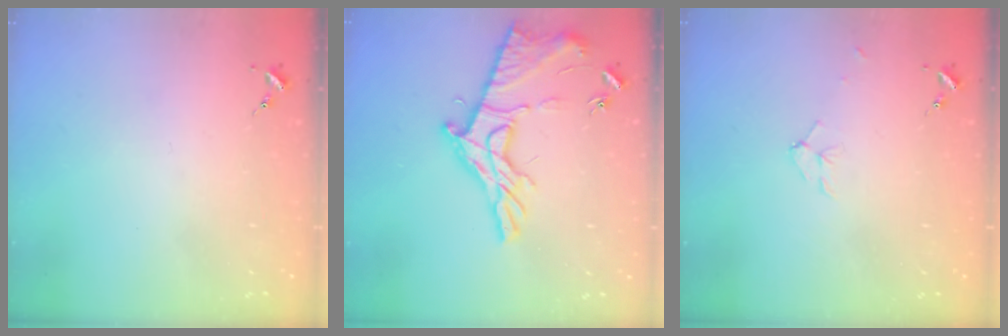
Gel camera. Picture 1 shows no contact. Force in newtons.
{"total": 17.4, "press": 17.3, "slide": 0.9}
{"total": 5.5, "press": 5.5, "slide": 0.6}